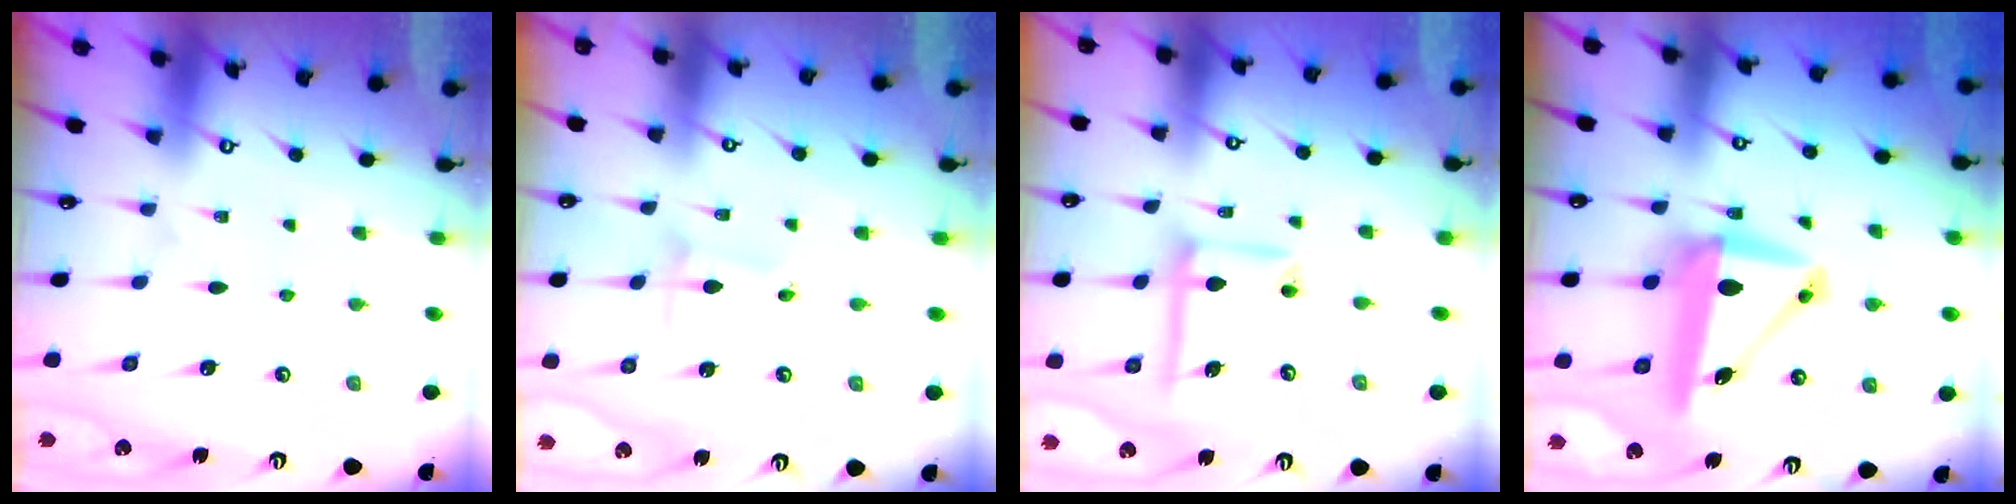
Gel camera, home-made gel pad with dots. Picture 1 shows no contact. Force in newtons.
{"total": 2.2, "press": 2.2, "slide": 0.1}
{"total": 12.2, "press": 12.1, "slide": 1.3}
{"total": 10.8, "press": 10.2, "slide": 3.5}